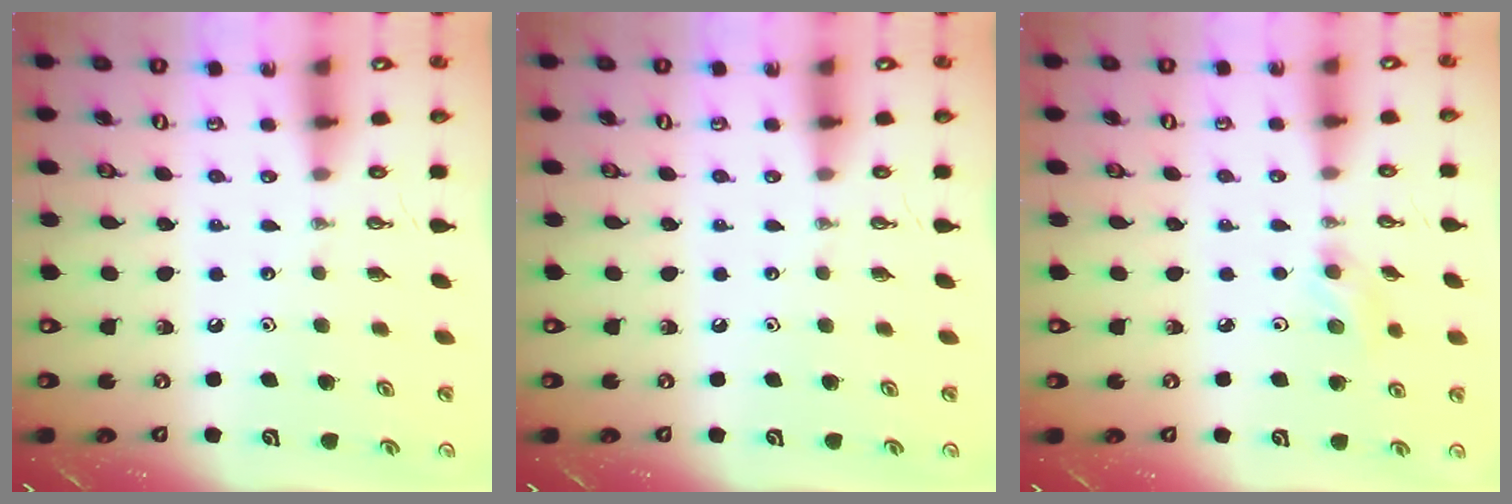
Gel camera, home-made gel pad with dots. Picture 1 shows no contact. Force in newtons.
{"total": 0.0}
{"total": 3.8, "press": 3.8, "slide": 0.7}